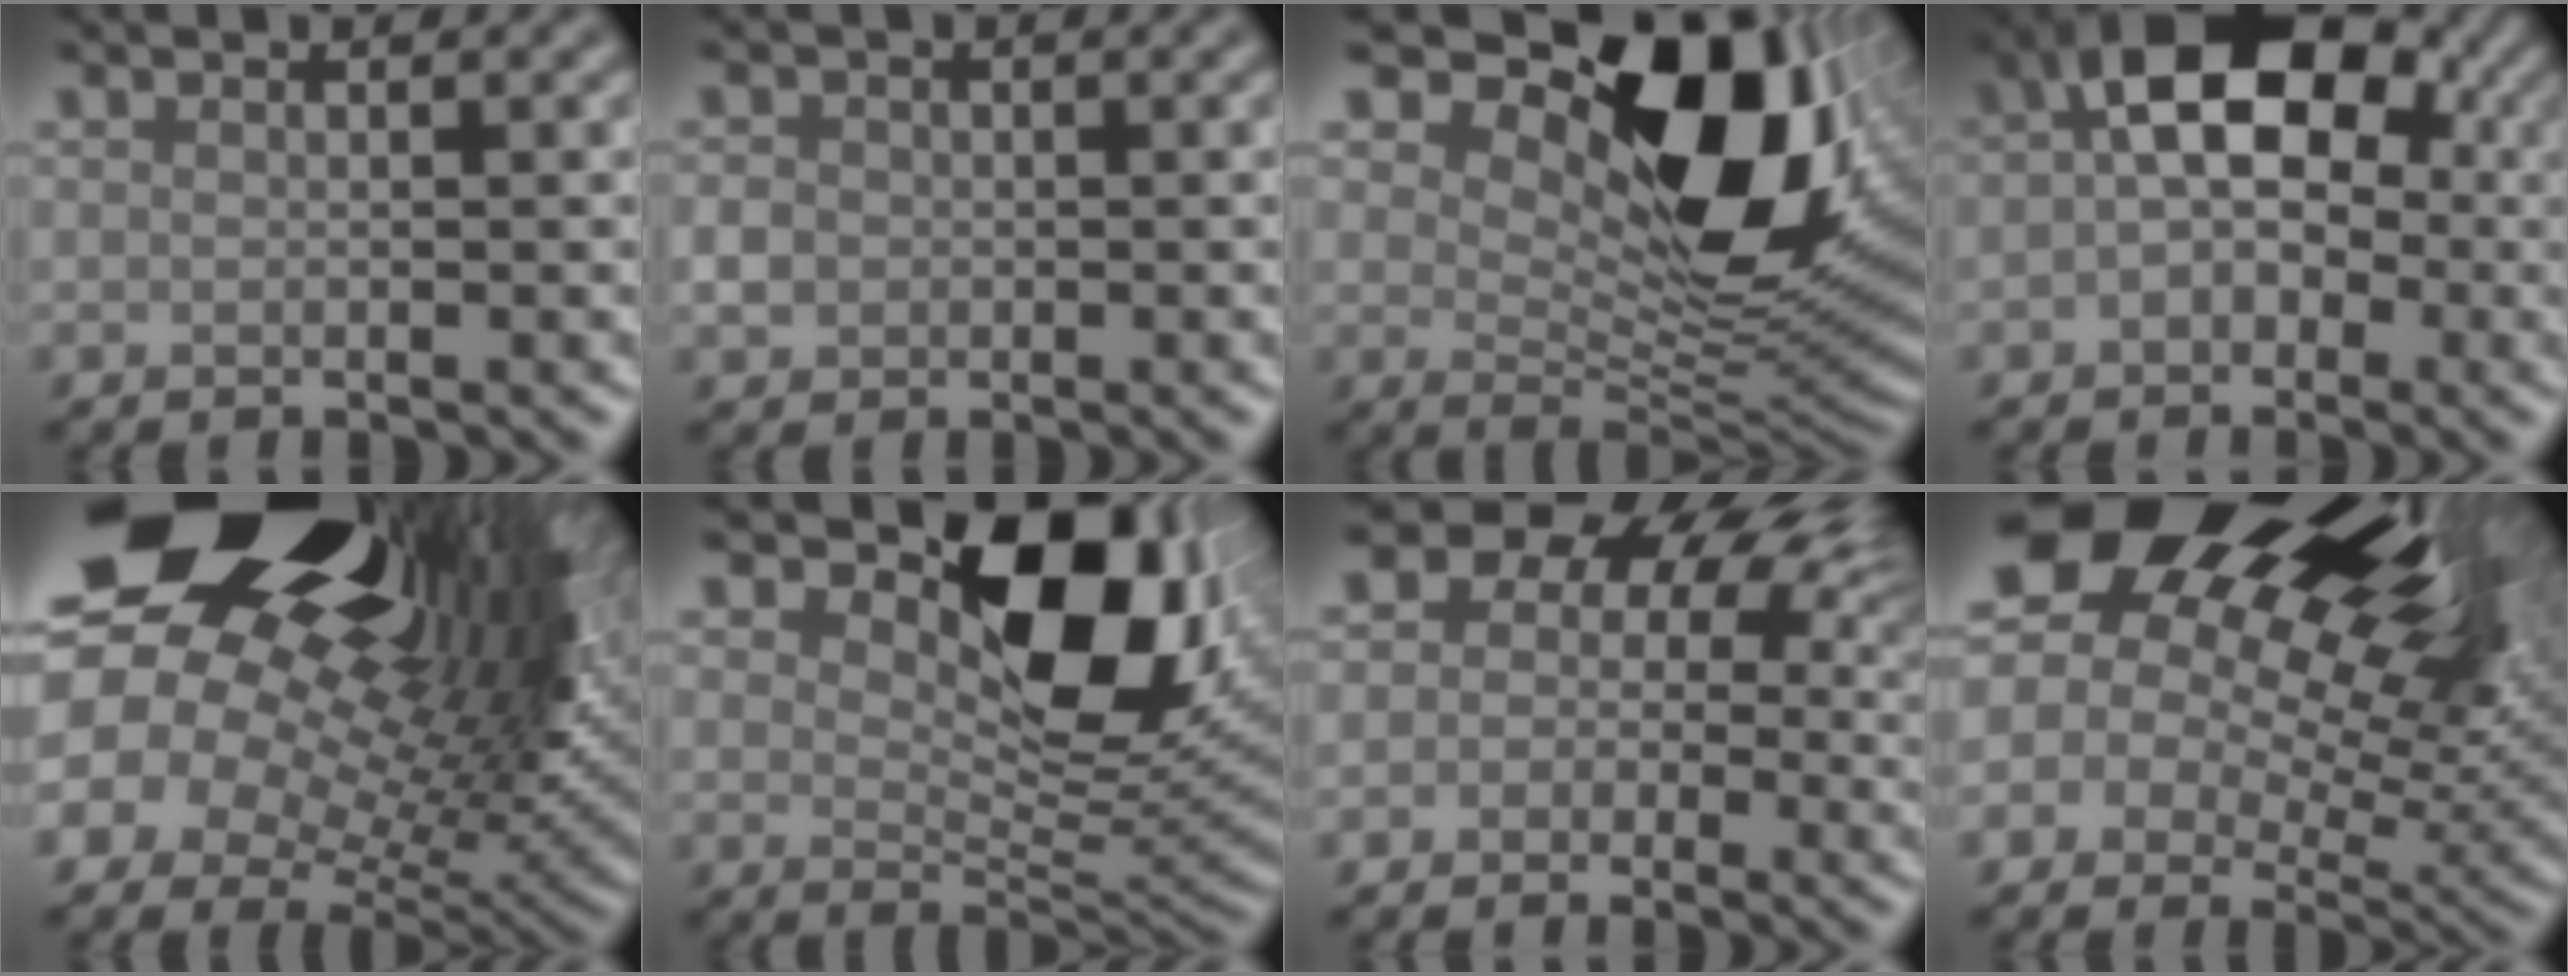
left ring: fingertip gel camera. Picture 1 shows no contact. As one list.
[{"total": 1.6, "force": [-0.3, 1.5, 0.6], "torque": [-0.011, -0.001, -0.010]}, {"total": 13.3, "force": [5.9, 6.8, 9.7], "torque": [-0.141, -0.003, 0.103]}, {"total": 9.4, "force": [1.2, 6.1, 7.0], "torque": [-0.086, 0.030, -0.002]}, {"total": 22.7, "force": [9.0, 14.3, 15.2], "torque": [-0.287, 0.025, 0.157]}, {"total": 11.3, "force": [4.6, 5.8, 8.6], "torque": [-0.123, -0.006, 0.075]}, {"total": 9.4, "force": [2.9, 7.1, 5.4], "torque": [-0.049, 0.035, 0.009]}, {"total": 21.5, "force": [11.1, 11.5, 14.3], "torque": [-0.250, 0.069, 0.177]}]